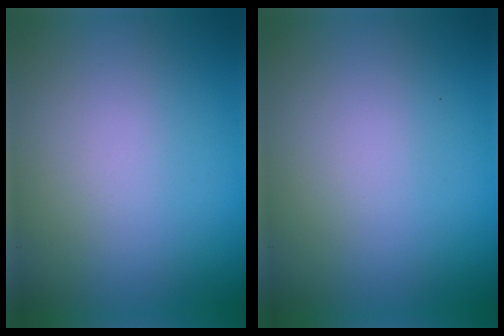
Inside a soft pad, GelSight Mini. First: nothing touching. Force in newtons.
{"total": 0.0}